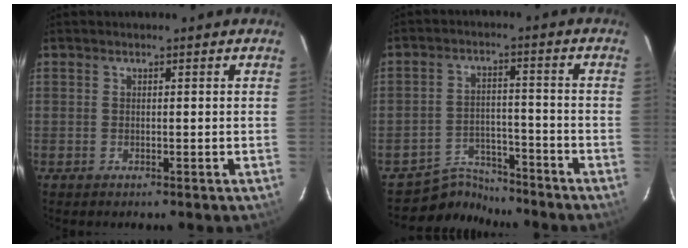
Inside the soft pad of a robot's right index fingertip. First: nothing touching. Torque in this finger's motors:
{"motor_torque": [-0.42, 0.08, -0.79, -0.21]}